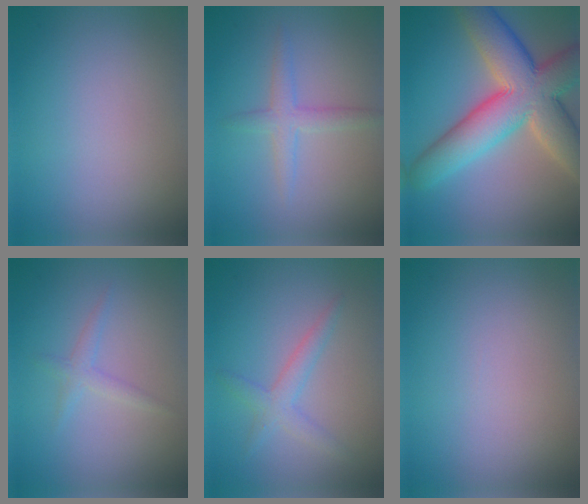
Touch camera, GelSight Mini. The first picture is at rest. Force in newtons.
{"total": 2.0, "press": 2.0, "slide": 0.1}
{"total": 11.8, "press": 11.8, "slide": 0.9}
{"total": 1.4, "press": 1.4, "slide": 0.0}
{"total": 2.3, "press": 2.3, "slide": 0.1}
{"total": 0.0}